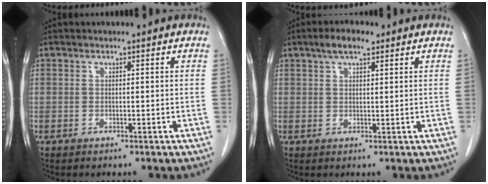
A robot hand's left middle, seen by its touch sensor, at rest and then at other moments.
{"total": 3.9, "force": [2.6, 1.3, 2.7], "torque": [-0.054, 0.011, 0.045]}